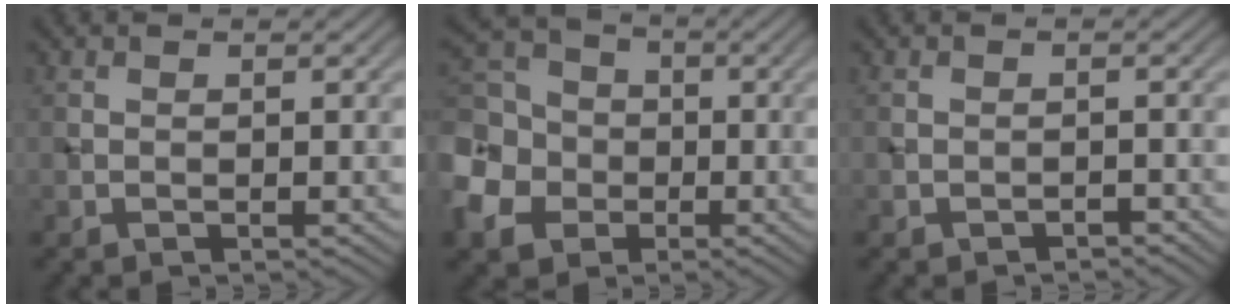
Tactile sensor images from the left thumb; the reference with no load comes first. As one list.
[{"total": 10.2, "force": [-3.3, 8.5, 4.7], "torque": [-0.157, -0.018, -0.078]}, {"total": 0.9, "force": [-0.9, 0.3, 0.2], "torque": [0.000, 0.001, -0.016]}]